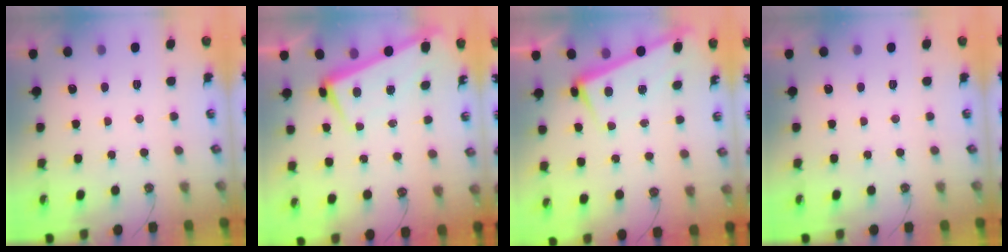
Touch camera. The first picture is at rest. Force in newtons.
{"total": 1.8, "press": 0.8, "slide": 1.6}
{"total": 2.5, "press": 2.4, "slide": 0.7}
{"total": 0.0}